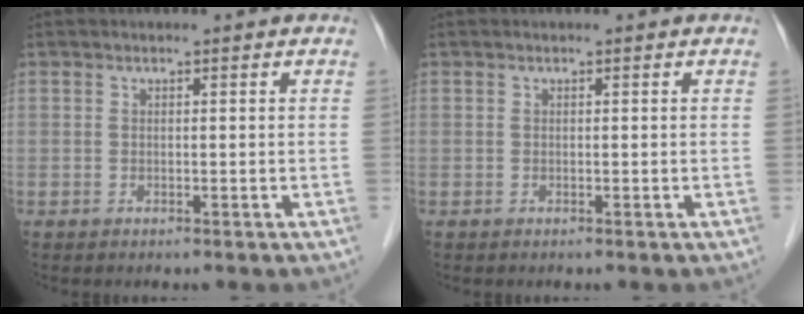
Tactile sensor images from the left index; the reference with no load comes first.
{"total": 0.0}